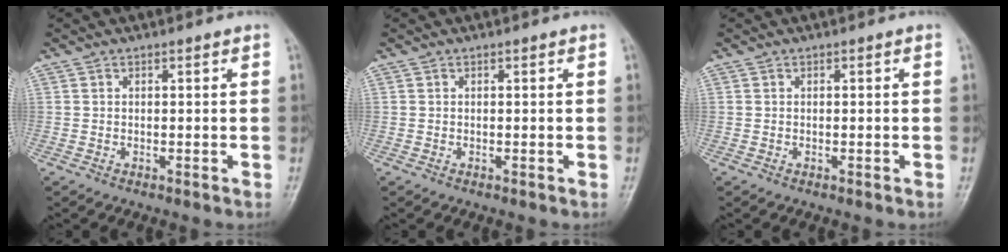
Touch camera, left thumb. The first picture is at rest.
{"total": 0.0}
{"total": 0.0}